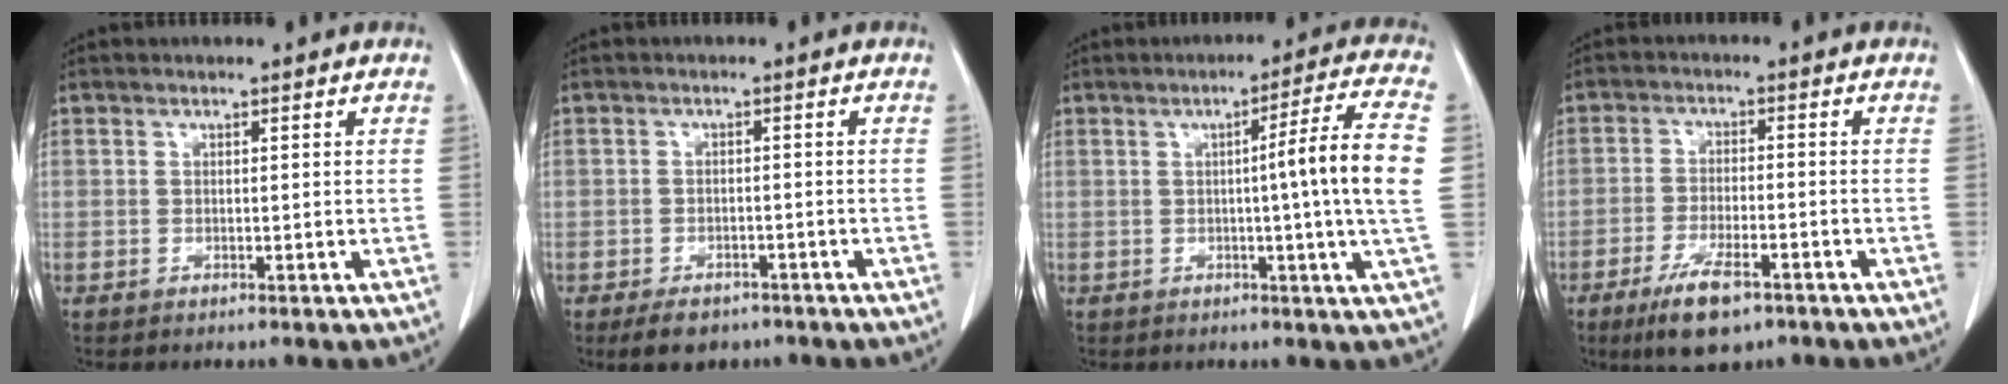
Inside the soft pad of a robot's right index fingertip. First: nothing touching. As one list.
[{"total": 5.3, "force": [-3.9, 2.9, 2.0], "torque": [-0.027, 0.000, -0.054]}, {"total": 10.8, "force": [0.0, -2.1, 10.5], "torque": [-0.146, -0.003, -0.002]}, {"total": 8.2, "force": [-5.2, 2.3, 5.9], "torque": [-0.112, -0.012, -0.084]}]